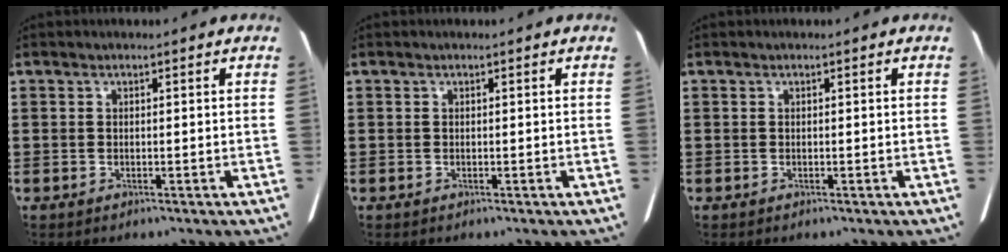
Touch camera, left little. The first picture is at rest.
{"total": 0.0}
{"total": 0.0}